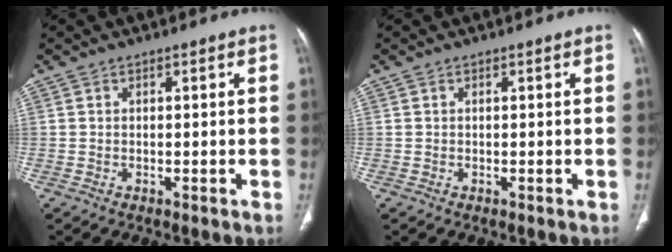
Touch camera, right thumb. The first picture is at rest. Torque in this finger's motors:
{"motor_torque": [-0.28, 0.05, 0.03, 0.56, 0.08]}